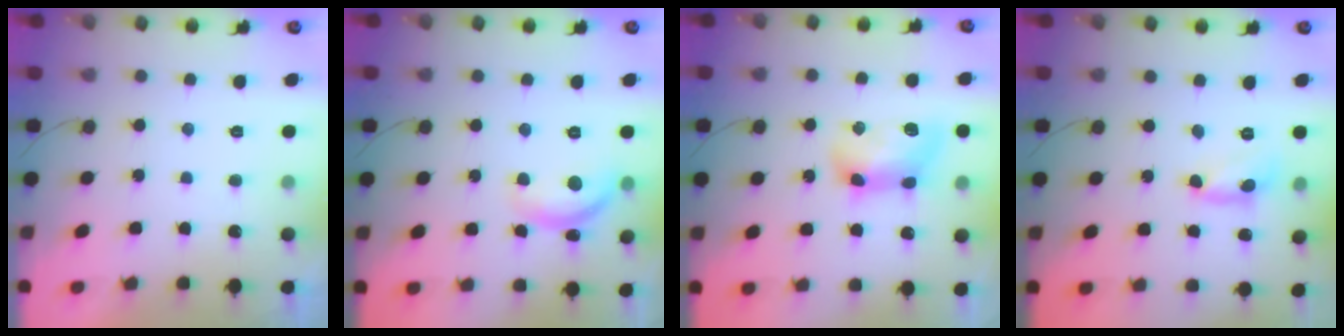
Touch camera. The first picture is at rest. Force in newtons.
{"total": 11.2, "press": 11.2, "slide": 0.5}
{"total": 12.5, "press": 12.5, "slide": 0.4}
{"total": 4.2, "press": 4.2, "slide": 0.3}